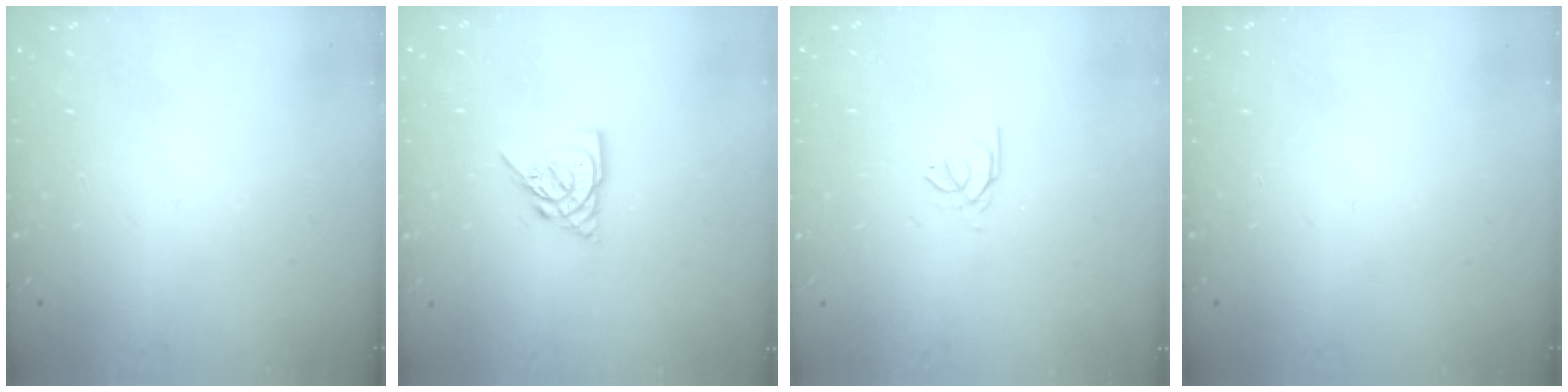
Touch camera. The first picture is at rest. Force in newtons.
{"total": 6.1, "press": 6.1, "slide": 0.4}
{"total": 0.9, "press": 0.8, "slide": 0.4}
{"total": 0.0}